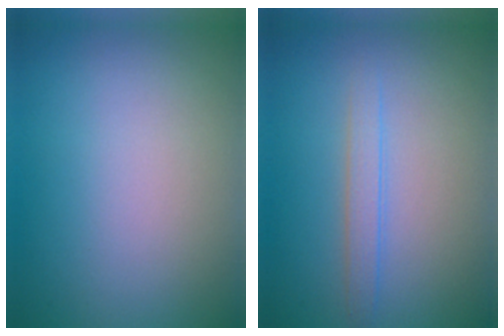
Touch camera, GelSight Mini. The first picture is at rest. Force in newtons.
{"total": 1.8, "press": 1.8, "slide": 0.0}